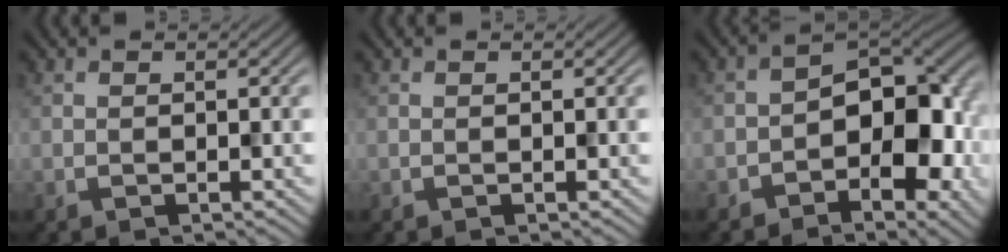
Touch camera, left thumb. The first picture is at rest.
{"total": 0.0}
{"total": 10.3, "force": [-2.2, 6.2, 7.9], "torque": [-0.073, 0.008, -0.047]}